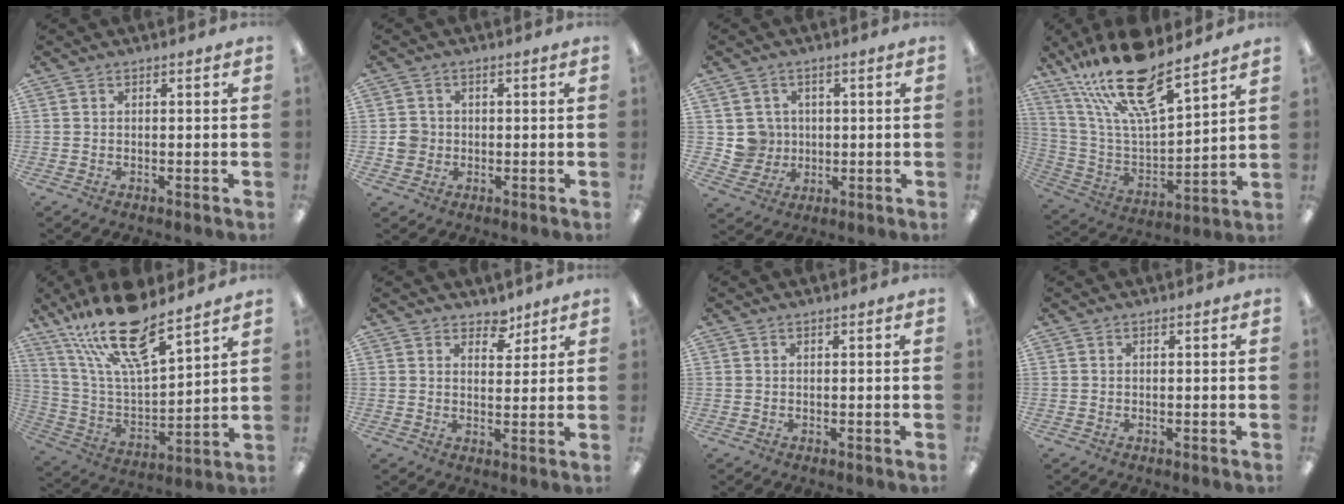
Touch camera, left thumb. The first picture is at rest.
{"total": 3.7, "force": [-0.2, 3.6, 0.9], "torque": [-0.011, 0.004, -0.005]}
{"total": 6.1, "force": [1.1, 6.0, 0.3], "torque": [-0.006, 0.002, 0.025]}
{"total": 21.5, "force": [16.1, 6.1, 12.9], "torque": [-0.243, -0.096, 0.279]}
{"total": 20.5, "force": [15.2, 6.1, 12.4], "torque": [-0.248, -0.087, 0.263]}
{"total": 4.8, "force": [3.9, 2.6, 1.3], "torque": [-0.003, -0.025, 0.066]}
{"total": 0.0}
{"total": 0.0}